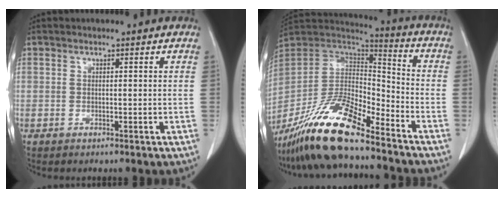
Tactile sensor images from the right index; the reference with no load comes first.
{"total": 17.6, "force": [-13.2, 3.9, 11.0], "torque": [-0.218, -0.003, -0.247]}